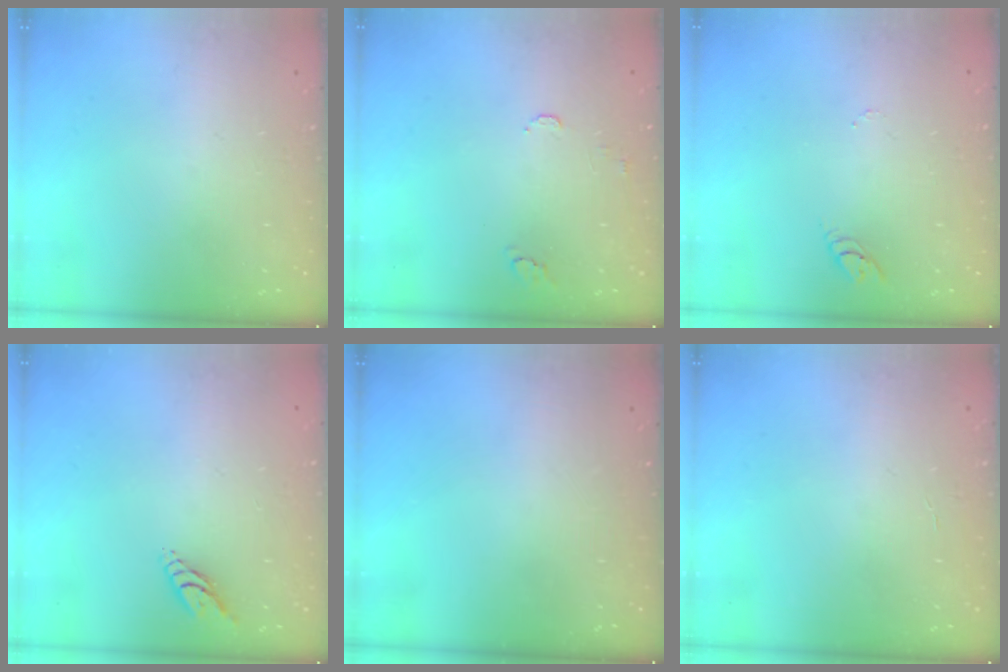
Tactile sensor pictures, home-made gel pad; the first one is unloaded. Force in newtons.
{"total": 5.2, "press": 5.2, "slide": 0.4}
{"total": 2.7, "press": 2.7, "slide": 0.2}
{"total": 4.9, "press": 4.9, "slide": 0.3}
{"total": 0.0}
{"total": 1.1, "press": 1.1, "slide": 0.2}